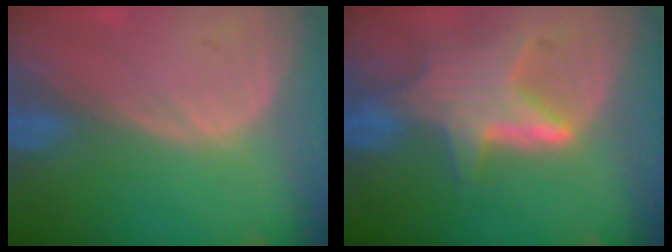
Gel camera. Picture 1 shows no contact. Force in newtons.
{"total": 6.5, "press": 6.4, "slide": 1.0}